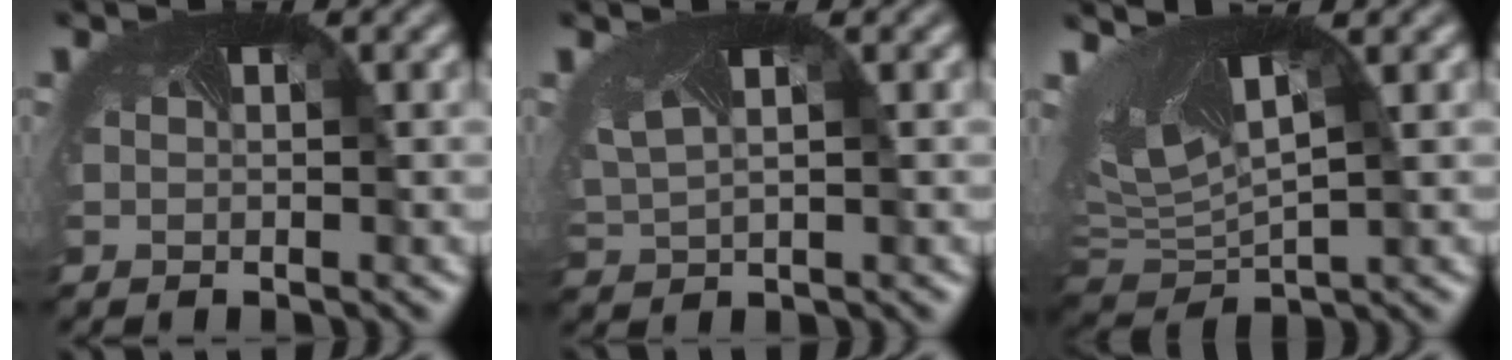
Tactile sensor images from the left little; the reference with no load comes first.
{"total": 2.3, "force": [1.3, 1.0, 1.5], "torque": [-0.052, 0.000, 0.040]}
{"total": 8.9, "force": [2.0, 4.5, 7.4], "torque": [-0.159, -0.011, 0.047]}